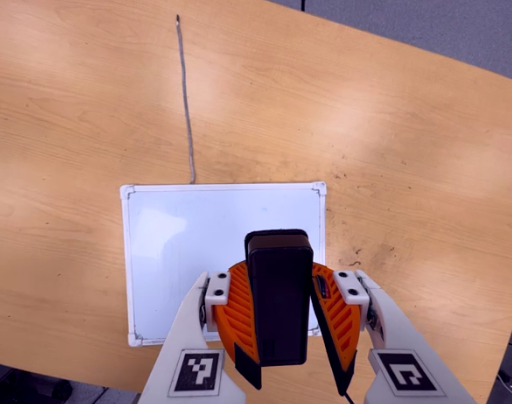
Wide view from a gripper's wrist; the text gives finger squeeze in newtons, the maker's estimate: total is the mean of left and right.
{"total": 8.5, "left": 9.1, "right": 8.0}